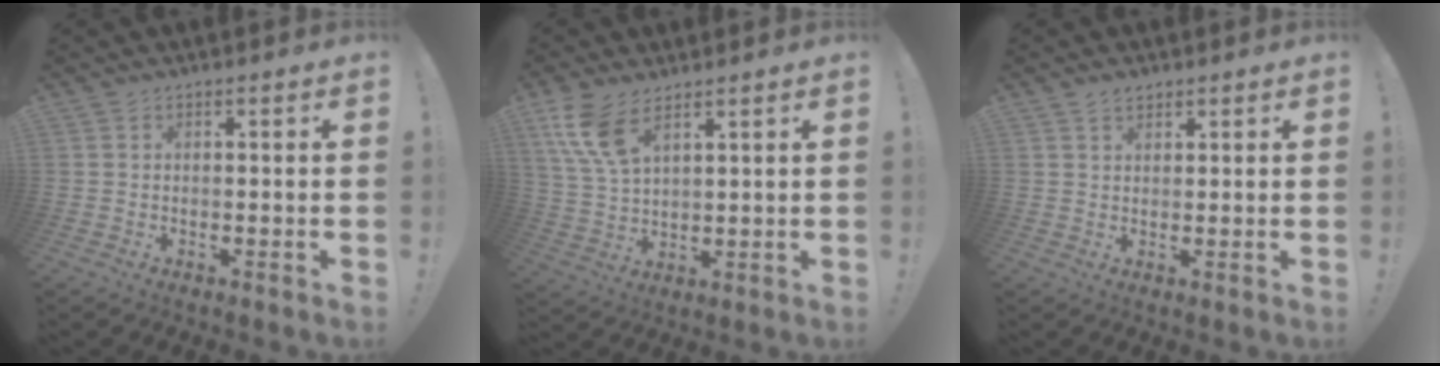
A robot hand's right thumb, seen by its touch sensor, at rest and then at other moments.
{"total": 10.0, "force": [6.2, 4.4, 6.5], "torque": [-0.140, -0.018, 0.121]}
{"total": 2.5, "force": [1.9, 1.4, 0.8], "torque": [-0.009, -0.009, 0.035]}